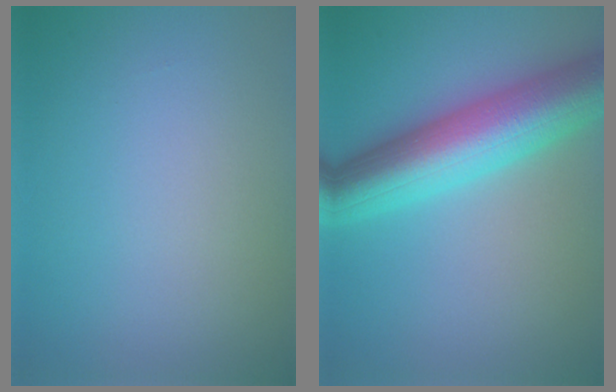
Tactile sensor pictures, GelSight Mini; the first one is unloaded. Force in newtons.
{"total": 9.8, "press": 9.8, "slide": 0.3}